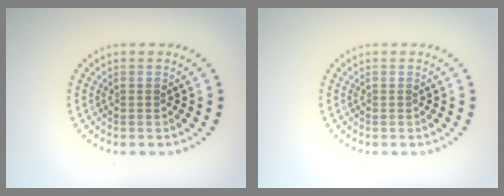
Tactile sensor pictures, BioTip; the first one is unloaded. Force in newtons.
{"total": 0.0}